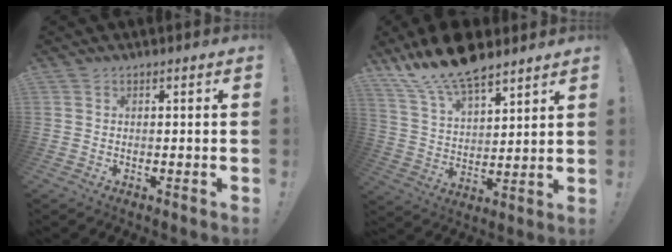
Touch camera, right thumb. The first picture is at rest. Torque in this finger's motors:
{"motor_torque": [0.24, 0.44, 0.40, 0.31, 0.18]}